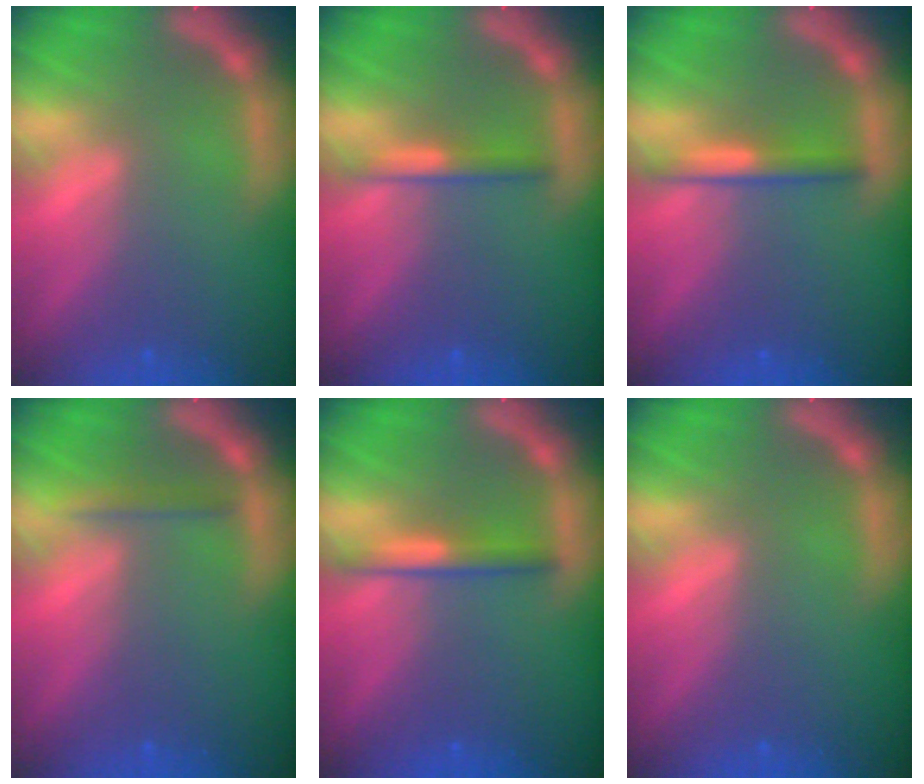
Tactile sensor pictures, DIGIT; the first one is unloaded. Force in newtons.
{"total": 1.9}
{"total": 2.4}
{"total": 1.4}
{"total": 2.4}
{"total": 0.0}